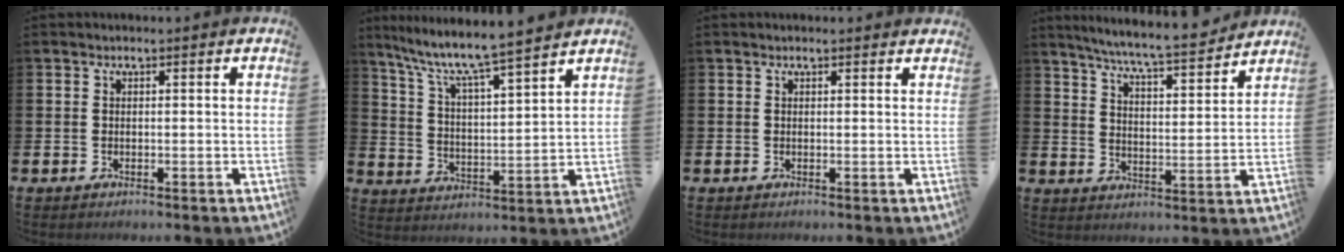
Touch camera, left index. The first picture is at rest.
{"total": 7.7, "force": [7.1, 0.1, 2.9], "torque": [-0.084, -0.056, 0.119]}
{"total": 0.6, "force": [0.5, 0.1, 0.1], "torque": [0.004, -0.002, 0.009]}
{"total": 7.0, "force": [6.6, -0.2, 2.3], "torque": [-0.062, -0.052, 0.111]}